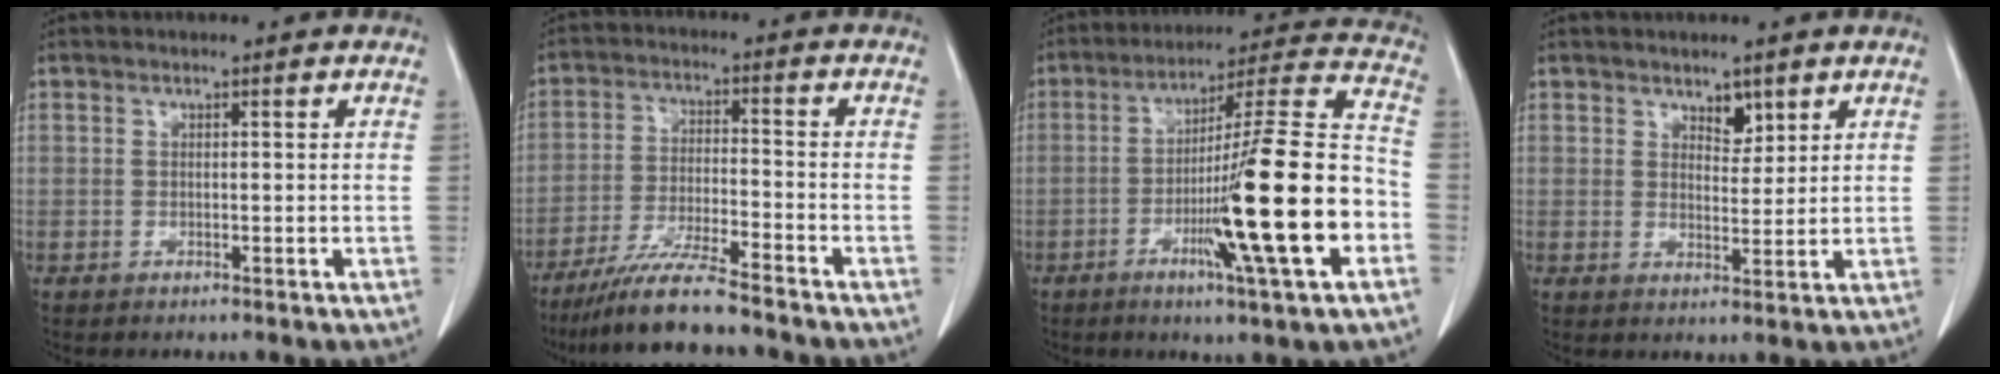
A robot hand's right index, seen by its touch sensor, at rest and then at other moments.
{"total": 10.1, "force": [-8.8, -0.1, 5.0], "torque": [-0.088, -0.026, -0.153]}
{"total": 20.0, "force": [-6.0, -0.2, 19.1], "torque": [-0.287, -0.004, -0.099]}
{"total": 2.9, "force": [2.0, 1.5, 1.5], "torque": [-0.018, -0.005, 0.036]}